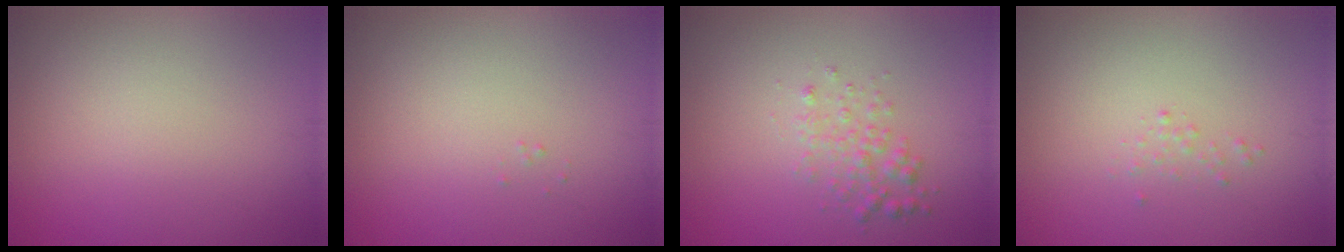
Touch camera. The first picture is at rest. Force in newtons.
{"total": 0.0}
{"total": 2.0, "press": 2.0, "slide": 0.0}
{"total": 0.5, "press": 0.5, "slide": 0.0}